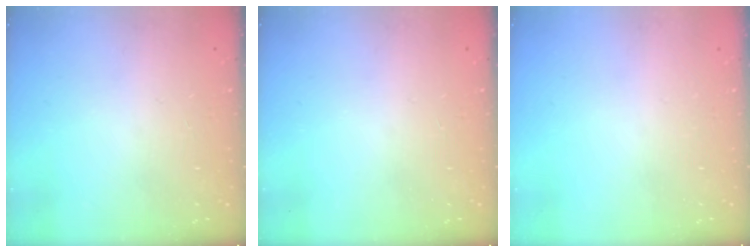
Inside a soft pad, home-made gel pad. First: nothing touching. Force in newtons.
{"total": 0.0}
{"total": 0.0}